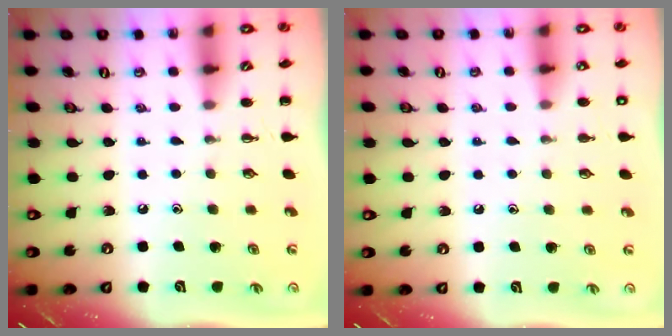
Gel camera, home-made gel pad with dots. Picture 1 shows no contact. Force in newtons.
{"total": 1.4, "press": 1.4, "slide": 0.1}